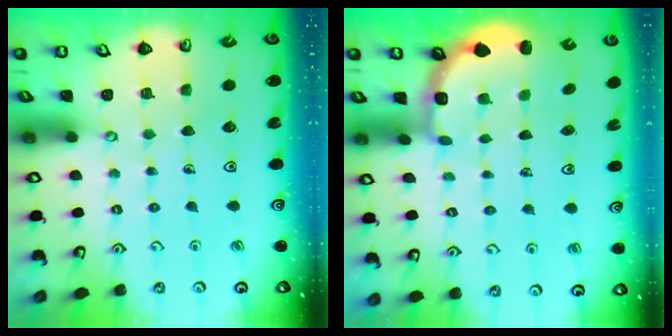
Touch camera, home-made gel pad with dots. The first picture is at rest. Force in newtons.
{"total": 2.7, "press": 2.3, "slide": 1.4}